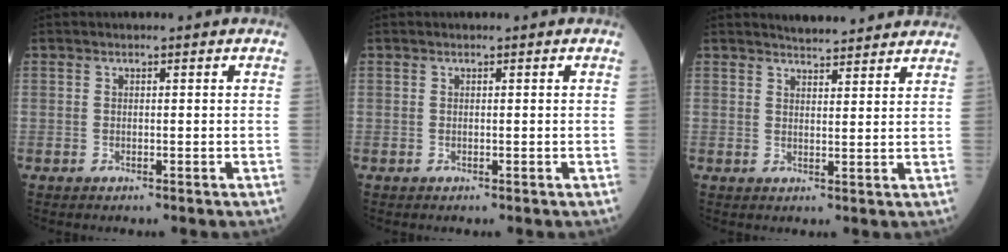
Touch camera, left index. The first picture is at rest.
{"total": 0.0}
{"total": 7.1, "force": [6.7, 1.1, 2.0], "torque": [-0.030, 0.014, 0.082]}